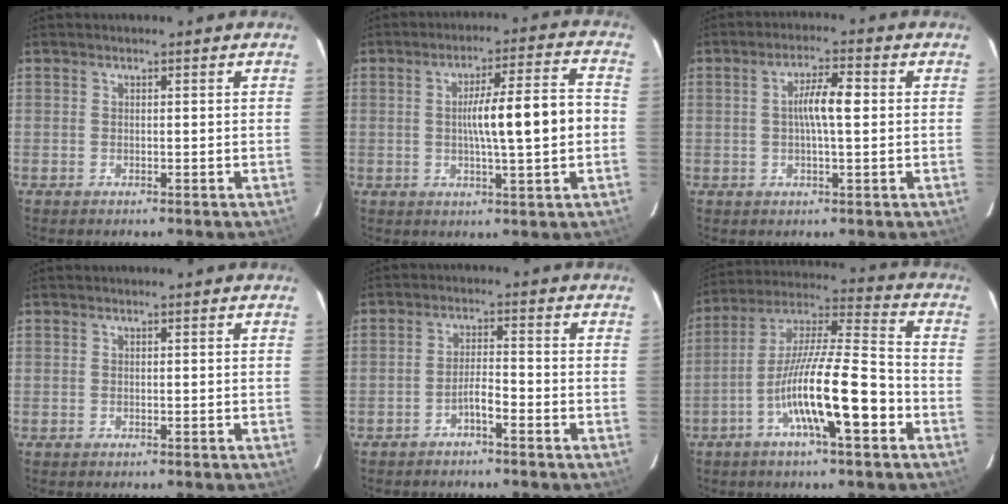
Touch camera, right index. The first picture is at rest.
{"total": 10.9, "force": [-0.5, 0.4, 10.9], "torque": [-0.168, 0.017, -0.009]}
{"total": 5.3, "force": [0.4, 0.8, 5.3], "torque": [-0.095, 0.012, 0.005]}
{"total": 0.0}
{"total": 3.1, "force": [-2.1, 0.2, 2.3], "torque": [-0.037, 0.006, -0.039]}
{"total": 15.5, "force": [-5.8, 1.6, 14.2], "torque": [-0.259, 0.003, -0.104]}